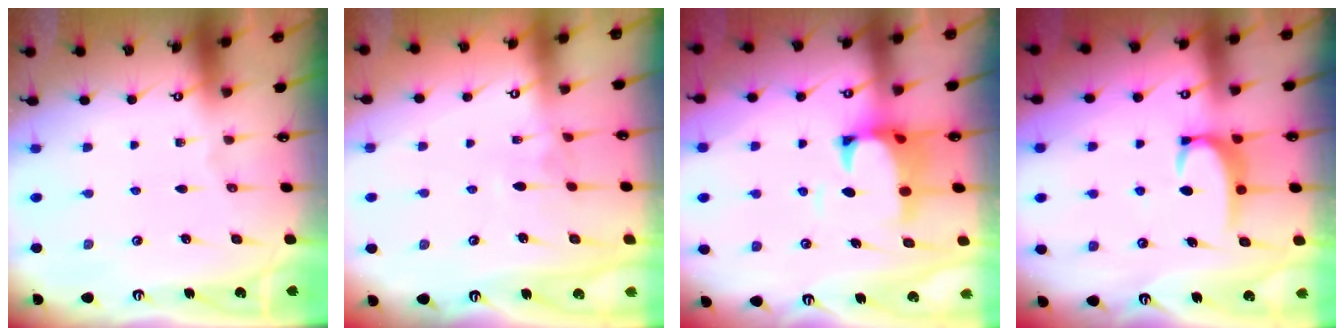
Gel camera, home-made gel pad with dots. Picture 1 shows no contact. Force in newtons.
{"total": 3.3, "press": 3.3, "slide": 0.3}
{"total": 2.6, "press": 2.4, "slide": 1.1}
{"total": 3.3, "press": 3.3, "slide": 0.5}